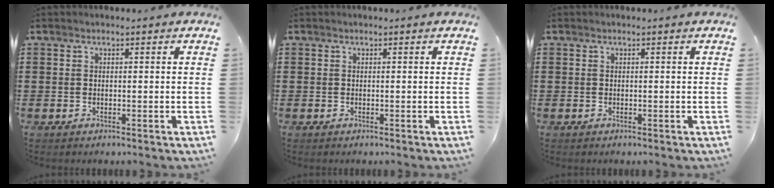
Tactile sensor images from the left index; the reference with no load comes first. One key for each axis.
{"total": 0.0}
{"total": 0.0}